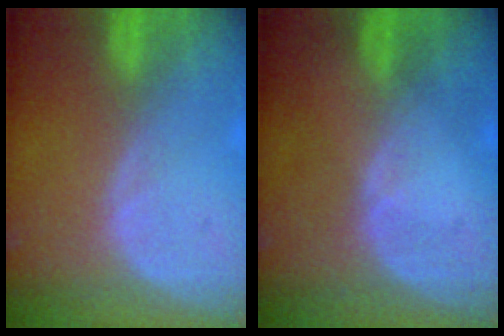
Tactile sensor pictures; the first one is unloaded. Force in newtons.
{"total": 0.7, "press": 0.5, "slide": 0.5}